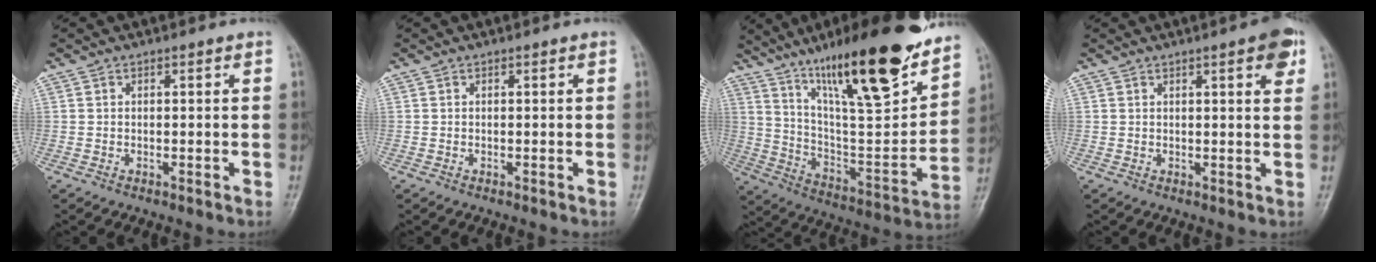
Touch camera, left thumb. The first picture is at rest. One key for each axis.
{"total": 0.0}
{"total": 28.3, "fx": 18.8, "fy": 6.1, "fz": 20.2, "tx": -0.293, "ty": -0.069, "tz": 0.314}
{"total": 4.9, "fx": 2.5, "fy": 1.2, "fz": 4.1, "tx": -0.042, "ty": -0.006, "tz": 0.025}